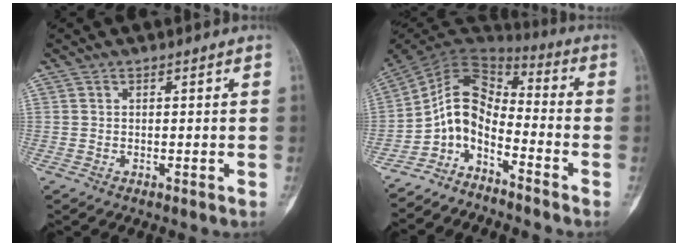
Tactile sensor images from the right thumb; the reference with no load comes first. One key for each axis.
{"total": 10.2, "fx": -5.7, "fy": 5.6, "fz": 6.2, "tx": -0.099, "ty": 0.088, "tz": -0.119}